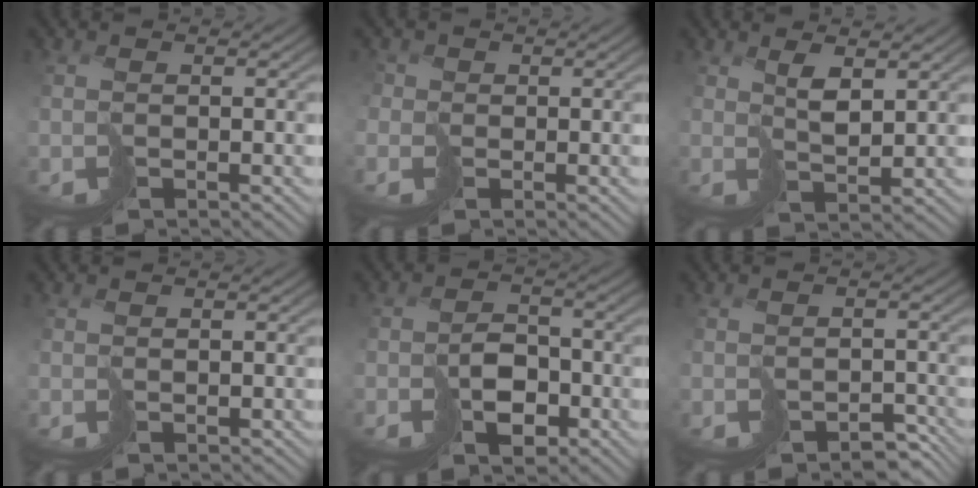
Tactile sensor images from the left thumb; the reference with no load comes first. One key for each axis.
{"total": 1.8, "fx": 0.0, "fy": 1.6, "fz": -0.8, "tx": 0.018, "ty": 0.004, "tz": -0.010}
{"total": 3.0, "fx": 2.8, "fy": -0.1, "fz": 1.2, "tx": -0.023, "ty": 0.006, "tz": 0.058}
{"total": 0.0}
{"total": 3.6, "fx": -1.8, "fy": 2.5, "fz": 1.9, "tx": -0.020, "ty": 0.003, "tz": -0.032}
{"total": 3.7, "fx": -3.2, "fy": 1.5, "fz": 1.1, "tx": -0.005, "ty": -0.005, "tz": -0.040}